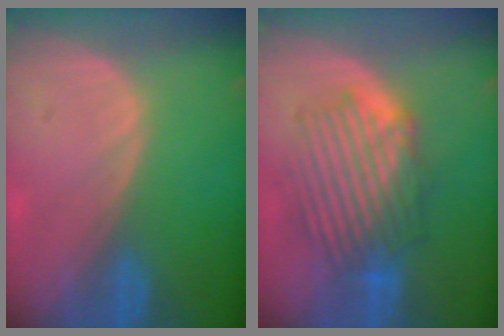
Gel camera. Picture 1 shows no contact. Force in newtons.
{"total": 8.6, "press": 8.4, "slide": 1.9}